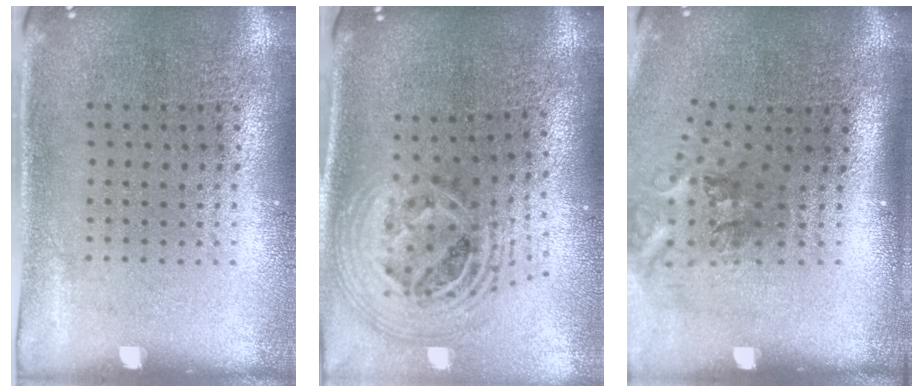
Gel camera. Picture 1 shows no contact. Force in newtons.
{"total": 2.6, "press": 1.9, "slide": 1.8}
{"total": 1.7, "press": 1.2, "slide": 1.3}